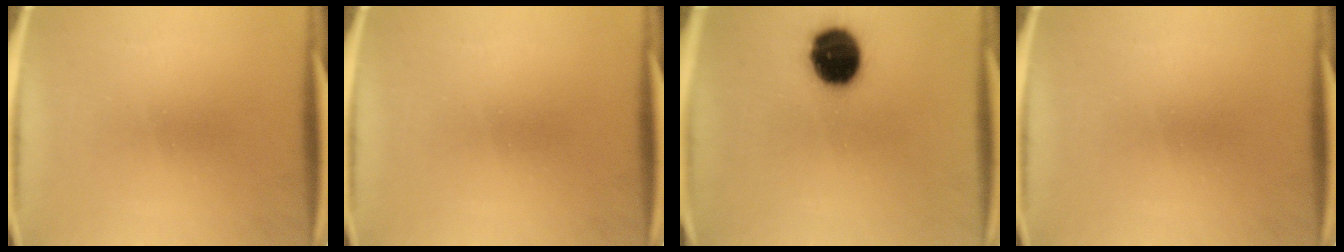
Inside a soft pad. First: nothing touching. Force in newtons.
{"total": 0.0}
{"total": 14.8}
{"total": 0.0}